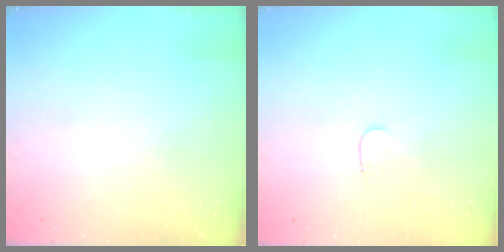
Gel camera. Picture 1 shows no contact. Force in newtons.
{"total": 3.6, "press": 3.6, "slide": 0.4}